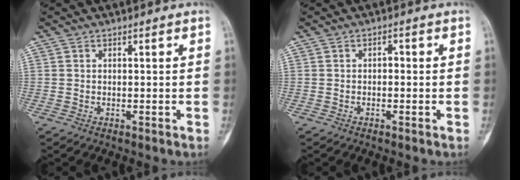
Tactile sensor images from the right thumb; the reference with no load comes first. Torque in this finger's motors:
{"motor_torque": [0.27, 0.03, 0.02, 0.12, 0.05]}